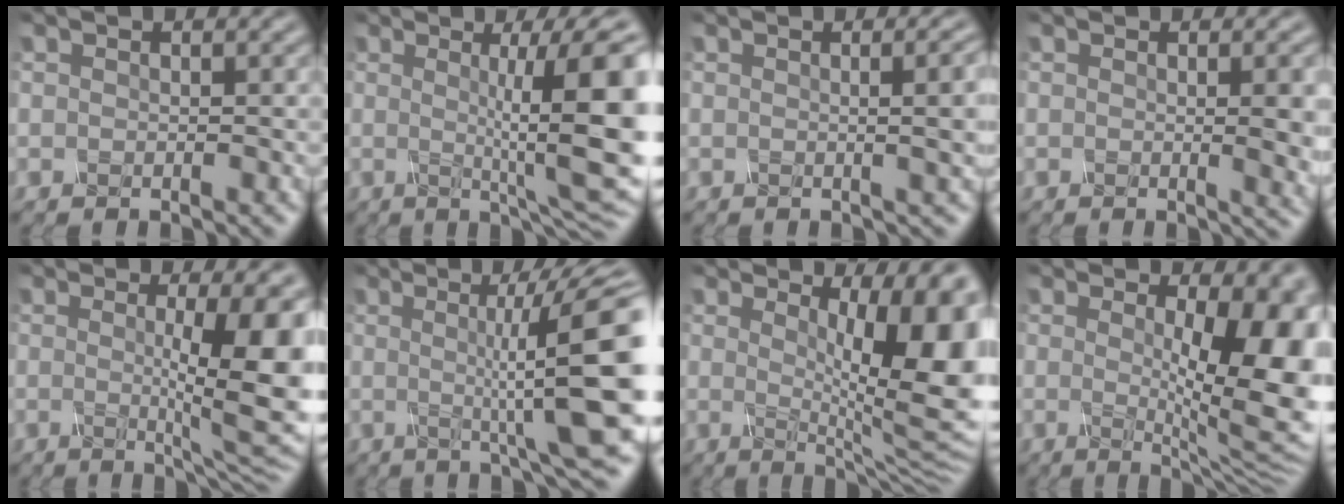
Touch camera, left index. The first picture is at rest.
{"total": 12.2, "force": [0.8, 2.6, 11.9], "torque": [-0.131, 0.009, 0.015]}
{"total": 5.8, "force": [0.4, 2.4, 5.3], "torque": [-0.027, 0.017, 0.001]}
{"total": 4.8, "force": [0.1, 1.5, 4.5], "torque": [-0.042, -0.002, 0.004]}
{"total": 9.8, "force": [0.6, 2.4, 9.5], "torque": [-0.117, -0.009, 0.011]}
{"total": 11.1, "force": [0.5, 1.7, 10.9], "torque": [-0.131, 0.006, 0.006]}
{"total": 12.2, "force": [2.0, 3.4, 11.5], "torque": [-0.128, -0.013, 0.032]}
{"total": 11.7, "force": [0.6, 3.4, 11.2], "torque": [-0.120, -0.008, 0.011]}